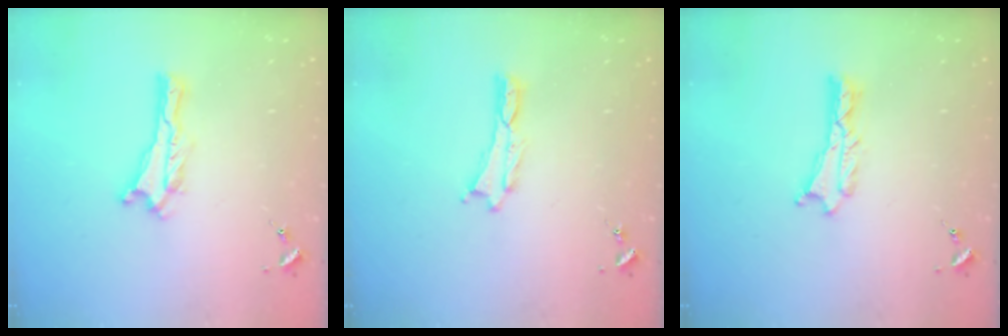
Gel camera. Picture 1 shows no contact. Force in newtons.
{"total": 0.0}
{"total": 0.7, "press": 0.7, "slide": 0.1}